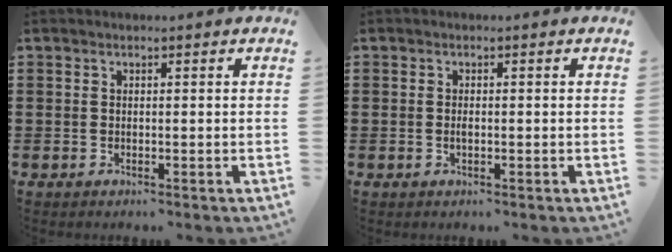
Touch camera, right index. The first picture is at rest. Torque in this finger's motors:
{"motor_torque": [2.14, 0.00, 0.12, 0.04]}